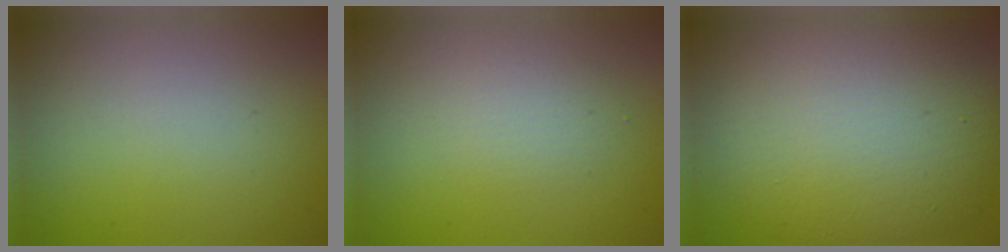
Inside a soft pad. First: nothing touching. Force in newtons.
{"total": 1.7, "press": 1.7, "slide": 0.2}
{"total": 11.3, "press": 11.3, "slide": 0.8}